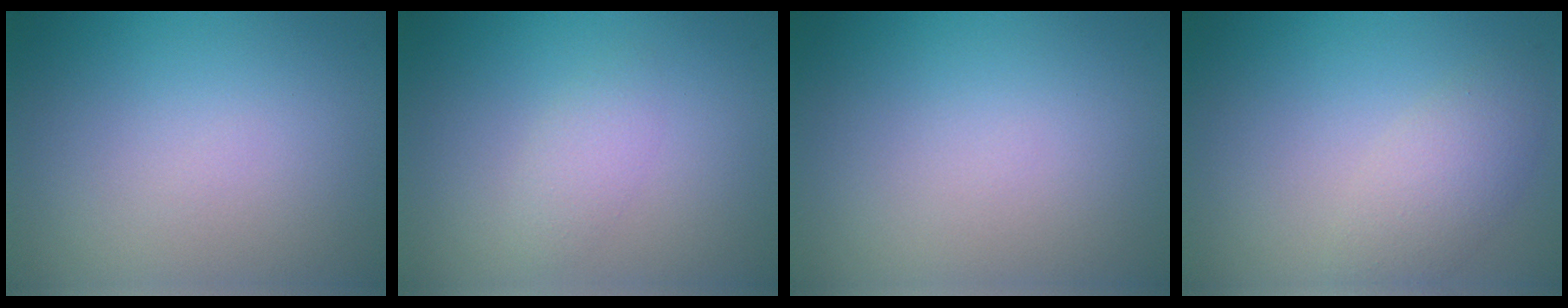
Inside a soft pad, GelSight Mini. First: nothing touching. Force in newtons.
{"total": 1.5, "press": 1.5, "slide": 0.1}
{"total": 0.0}
{"total": 2.9, "press": 2.9, "slide": 0.2}